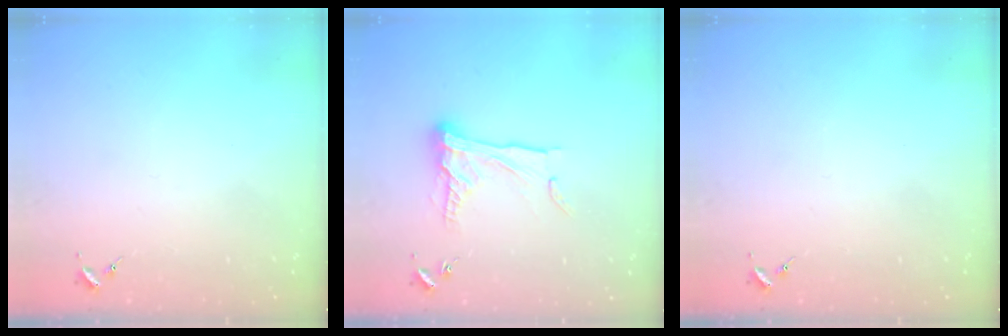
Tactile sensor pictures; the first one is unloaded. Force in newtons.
{"total": 14.3, "press": 14.3, "slide": 1.1}
{"total": 0.0}